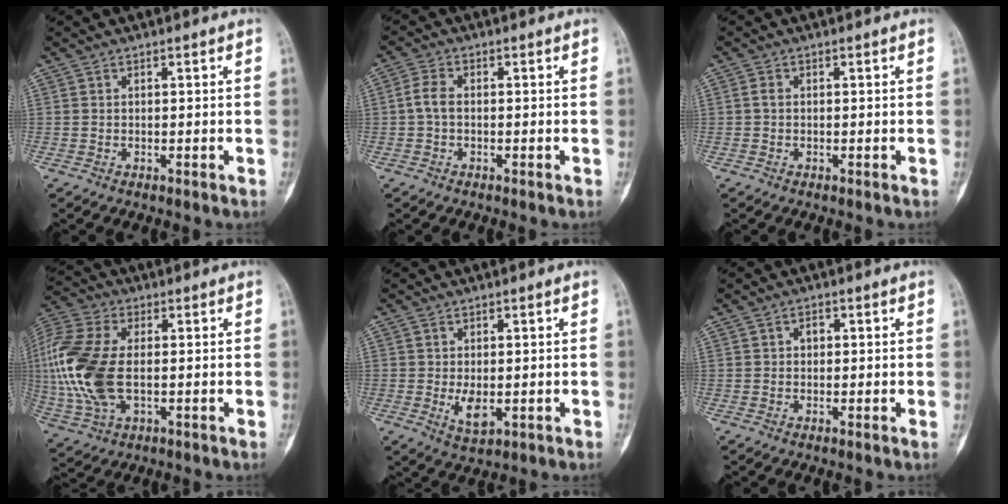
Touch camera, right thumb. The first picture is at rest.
{"total": 3.3, "force": [-0.4, 1.9, 2.7], "torque": [-0.059, 0.008, -0.014]}
{"total": 1.1, "force": [-0.1, 0.7, 0.8], "torque": [-0.017, 0.001, -0.005]}
{"total": 18.4, "force": [-0.2, 10.3, 15.3], "torque": [-0.377, -0.002, -0.001]}
{"total": 4.1, "force": [-0.6, 2.1, 3.4], "torque": [-0.055, -0.010, -0.004]}
{"total": 1.4, "force": [0.2, 1.0, 0.9], "torque": [-0.009, 0.003, -0.001]}